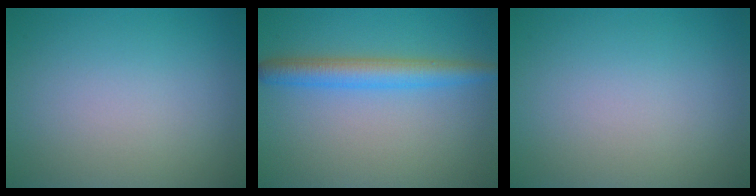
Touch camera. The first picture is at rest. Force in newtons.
{"total": 3.7, "press": 3.7, "slide": 0.2}
{"total": 0.0}